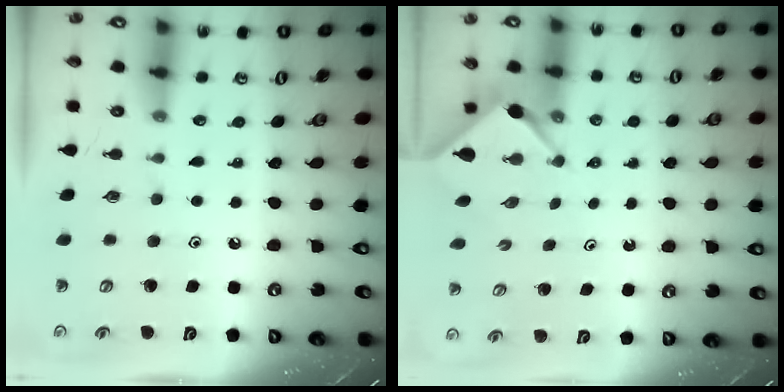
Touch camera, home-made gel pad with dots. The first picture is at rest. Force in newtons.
{"total": 2.3, "press": 2.3, "slide": 0.2}